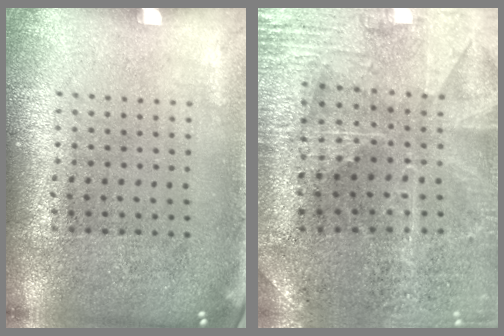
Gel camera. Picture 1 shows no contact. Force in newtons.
{"total": 1.7, "press": 1.7, "slide": 0.3}